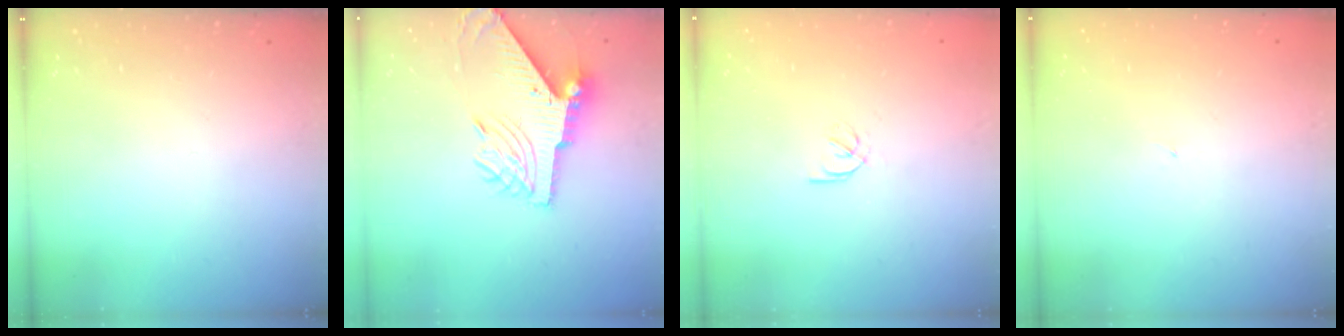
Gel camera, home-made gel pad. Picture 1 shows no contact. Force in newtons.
{"total": 10.4, "press": 10.3, "slide": 1.4}
{"total": 1.9, "press": 1.9, "slide": 0.3}
{"total": 0.8, "press": 0.8, "slide": 0.1}